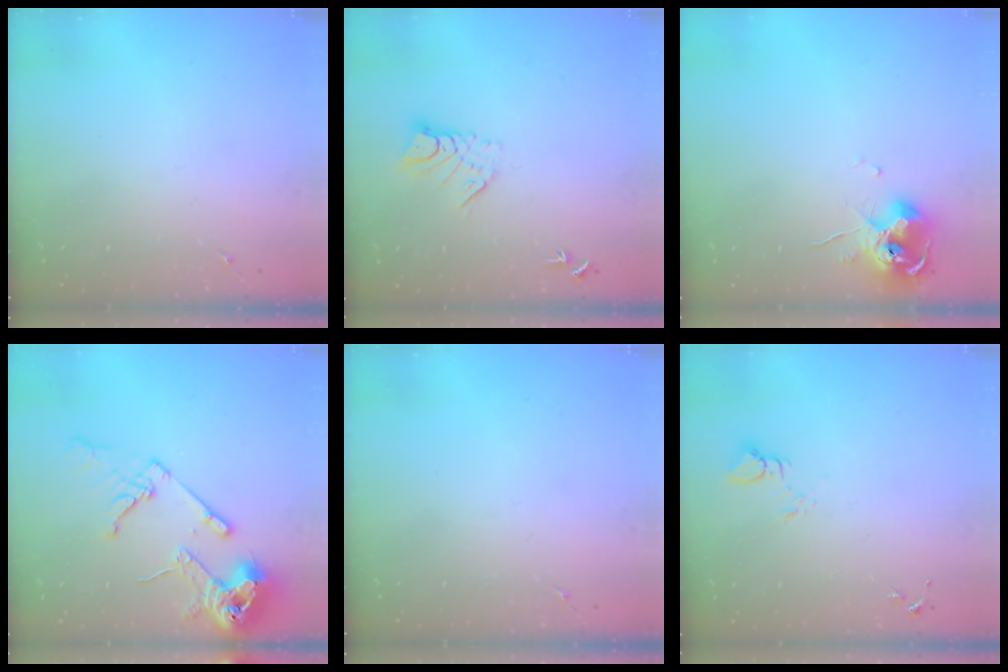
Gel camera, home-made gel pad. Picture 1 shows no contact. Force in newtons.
{"total": 8.3, "press": 8.3, "slide": 0.8}
{"total": 10.4, "press": 10.3, "slide": 1.1}
{"total": 17.0, "press": 16.9, "slide": 1.9}
{"total": 0.0}
{"total": 3.2, "press": 3.2, "slide": 0.1}